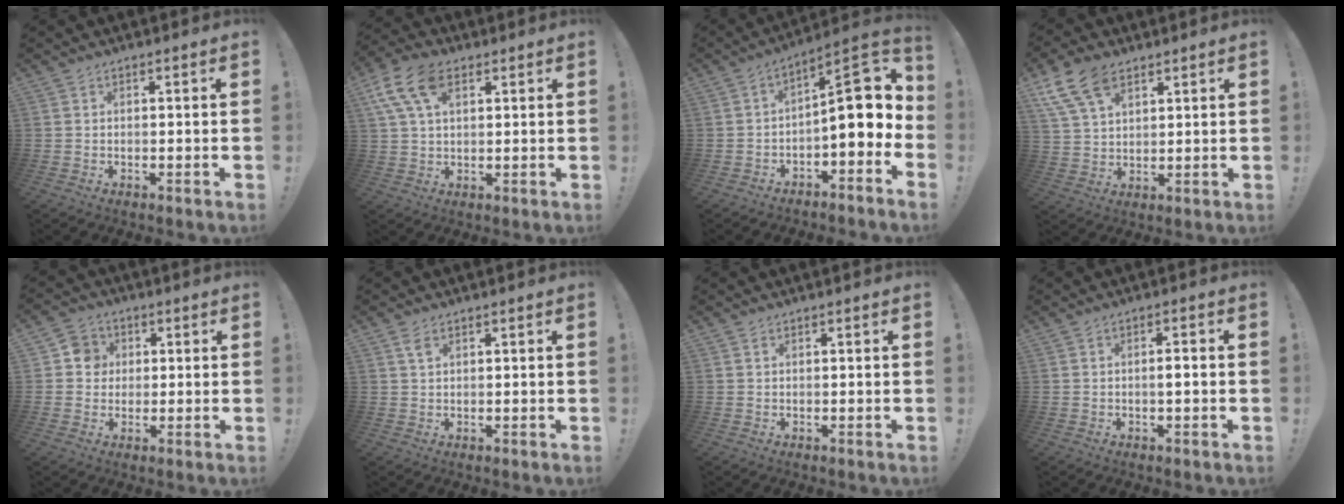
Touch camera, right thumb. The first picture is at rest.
{"total": 12.2, "force": [5.2, 7.0, 8.5], "torque": [-0.170, -0.003, 0.099]}
{"total": 13.6, "force": [0.1, 5.6, 12.4], "torque": [-0.176, 0.006, 0.005]}
{"total": 11.3, "force": [6.8, 6.4, 6.4], "torque": [-0.128, -0.021, 0.131]}
{"total": 6.3, "force": [0.8, 6.0, 1.6], "torque": [-0.021, 0.006, 0.016]}
{"total": 2.8, "force": [1.4, 1.3, 2.0], "torque": [-0.041, 0.001, 0.026]}
{"total": 0.6, "force": [0.4, 0.3, 0.4], "torque": [-0.007, -0.001, 0.007]}
{"total": 2.5, "force": [-0.7, 0.1, 2.4], "torque": [-0.043, 0.003, -0.017]}